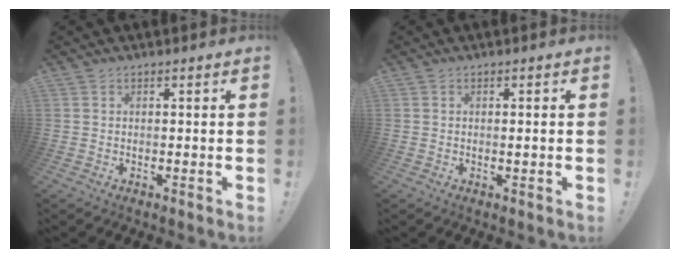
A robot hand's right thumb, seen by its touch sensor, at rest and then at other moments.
{"total": 0.9, "force": [0.0, -0.2, 0.9], "torque": [-0.008, -0.005, -0.002]}